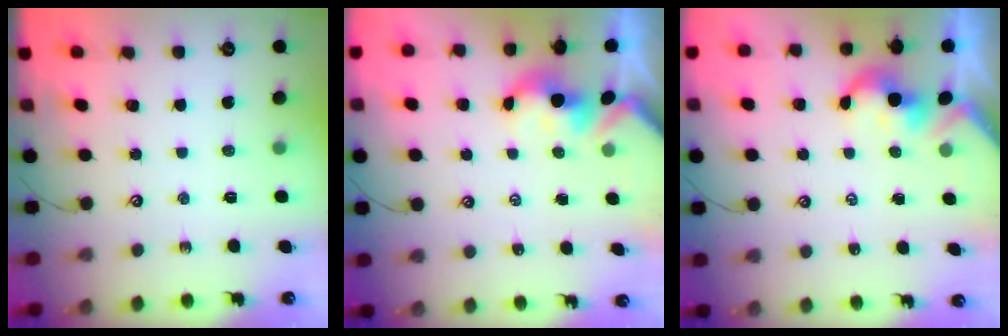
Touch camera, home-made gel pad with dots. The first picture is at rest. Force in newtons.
{"total": 1.7, "press": 1.7, "slide": 0.2}
{"total": 2.0, "press": 1.9, "slide": 0.4}